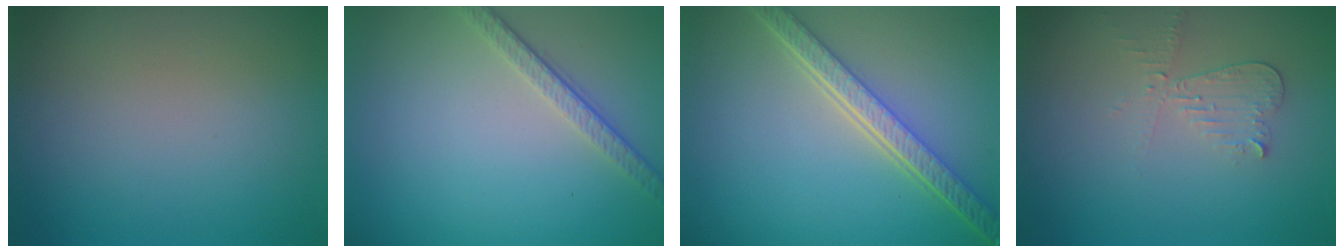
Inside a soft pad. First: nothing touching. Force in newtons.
{"total": 3.1, "press": 2.3, "slide": 2.1}
{"total": 5.4, "press": 4.2, "slide": 3.4}
{"total": 2.2, "press": 2.2, "slide": 0.2}